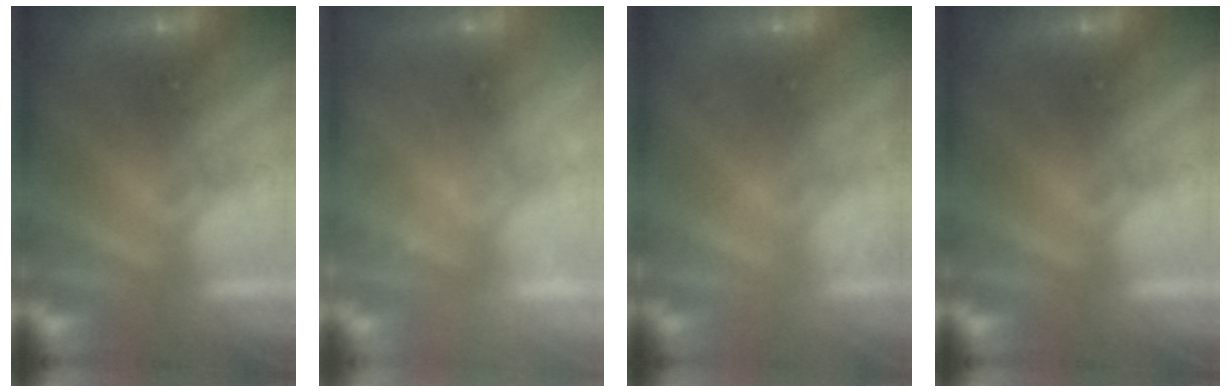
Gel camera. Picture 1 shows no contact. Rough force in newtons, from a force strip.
{"total": 2.2}
{"total": 2.1}
{"total": 0.0}